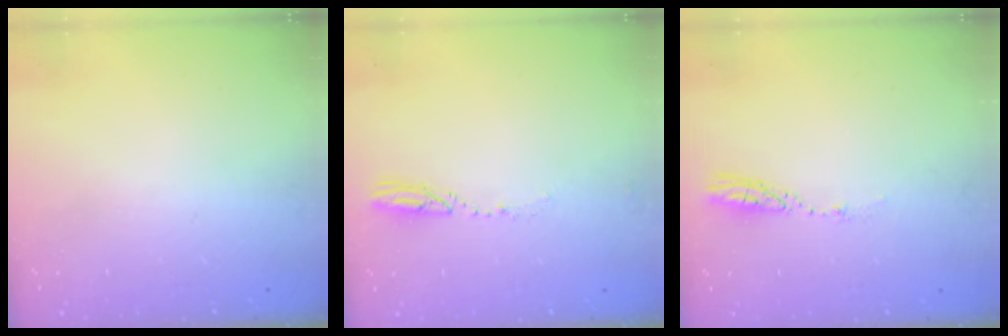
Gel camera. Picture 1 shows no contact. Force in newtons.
{"total": 3.2, "press": 3.2, "slide": 0.4}
{"total": 3.5, "press": 3.5, "slide": 0.3}